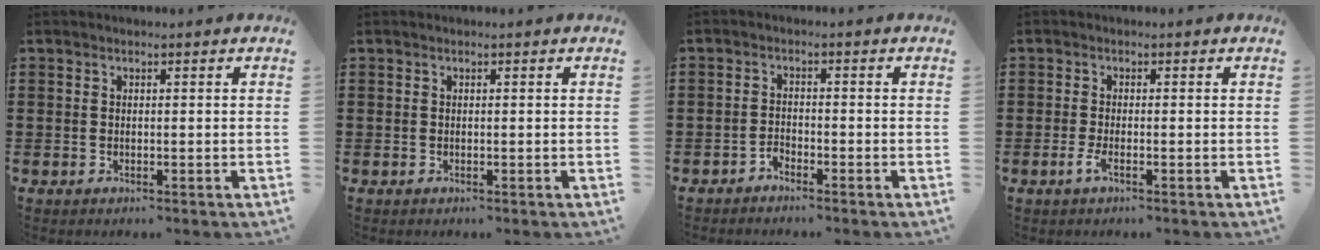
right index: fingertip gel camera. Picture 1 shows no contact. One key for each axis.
{"total": 0.0}
{"total": 1.5, "fx": -1.5, "fy": 0.4, "fz": 0.1, "tx": -0.008, "ty": 0.004, "tz": -0.032}
{"total": 1.9, "fx": -0.9, "fy": 0.4, "fz": 1.6, "tx": -0.050, "ty": -0.010, "tz": -0.022}